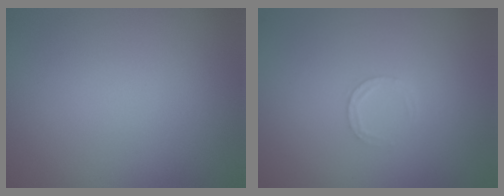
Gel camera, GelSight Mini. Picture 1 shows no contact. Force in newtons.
{"total": 1.3, "press": 1.3, "slide": 0.2}